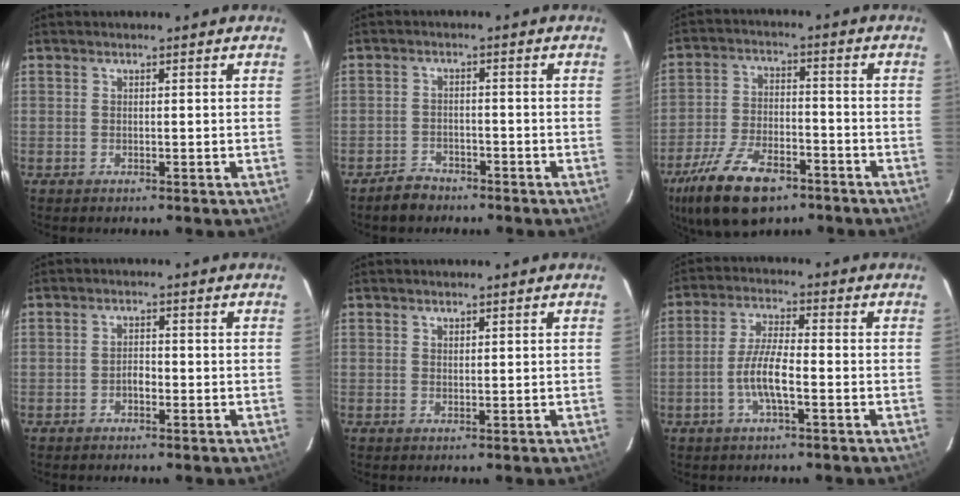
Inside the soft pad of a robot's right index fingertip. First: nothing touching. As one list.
[{"total": 4.2, "force": [-3.3, 2.5, 0.5], "torque": [-0.023, 0.014, -0.055]}, {"total": 15.8, "force": [-10.3, 7.2, 9.6], "torque": [-0.213, -0.022, -0.181]}, {"total": 1.7, "force": [-0.9, 1.0, 1.0], "torque": [-0.020, 0.005, -0.017]}, {"total": 0.8, "force": [0.6, 0.5, 0.1], "torque": [-0.001, 0.002, 0.012]}, {"total": 6.9, "force": [-2.4, 1.3, 6.3], "torque": [-0.128, 0.003, -0.048]}]